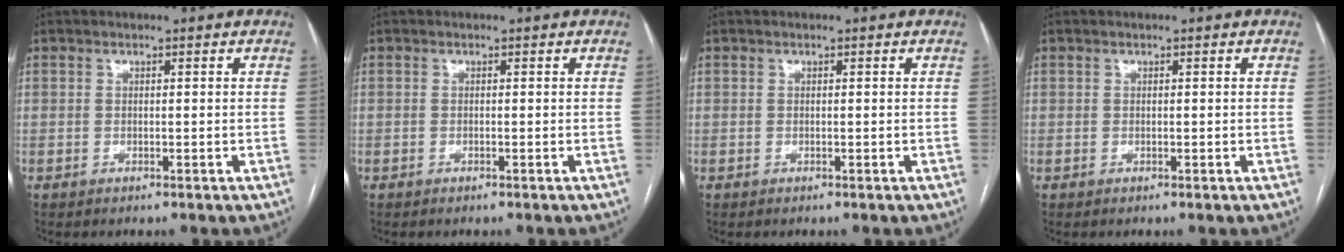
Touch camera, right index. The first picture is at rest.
{"total": 0.0}
{"total": 0.0}
{"total": 0.0}